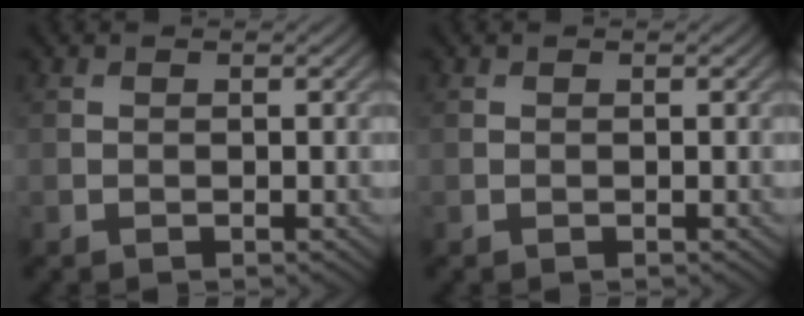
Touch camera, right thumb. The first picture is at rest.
{"total": 0.0}